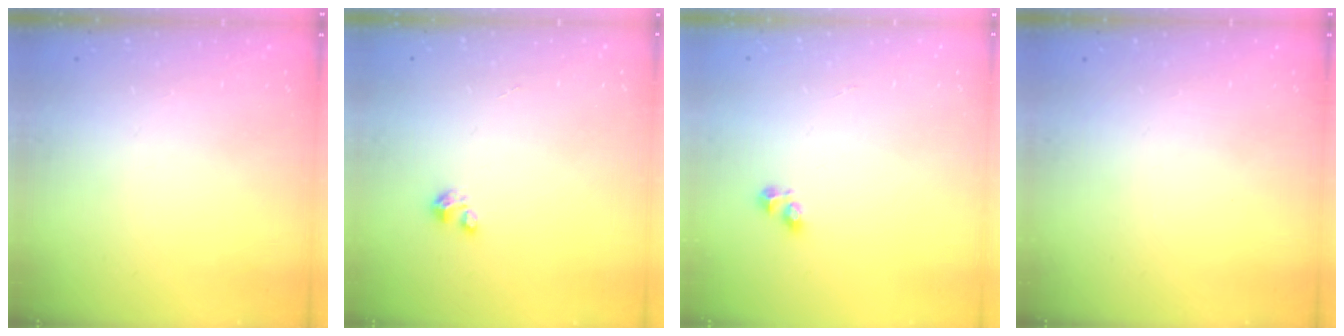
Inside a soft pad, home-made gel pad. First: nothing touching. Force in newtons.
{"total": 1.5, "press": 1.5, "slide": 0.1}
{"total": 2.5, "press": 2.5, "slide": 0.2}
{"total": 0.0}